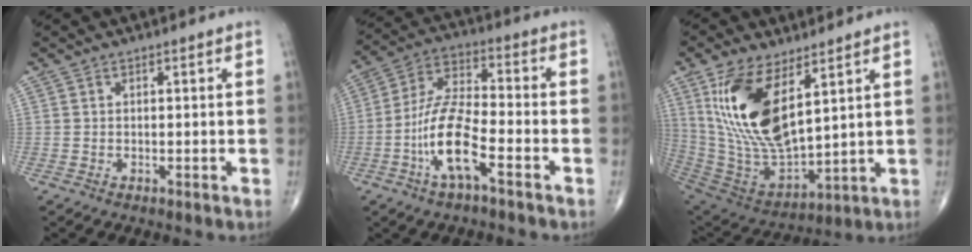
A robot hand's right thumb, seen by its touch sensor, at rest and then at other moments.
{"total": 12.3, "force": [-4.9, 3.7, 10.6], "torque": [-0.219, 0.036, -0.098]}
{"total": 19.2, "force": [7.6, 8.5, 15.5], "torque": [-0.294, -0.035, 0.165]}